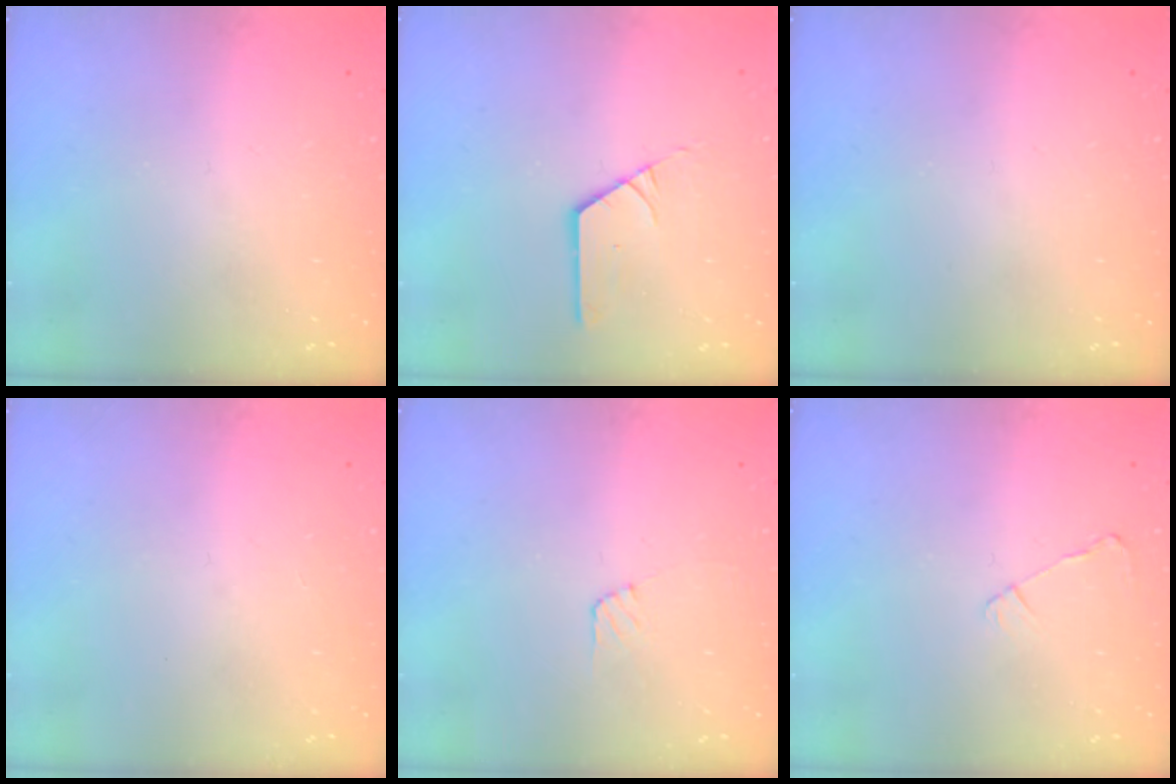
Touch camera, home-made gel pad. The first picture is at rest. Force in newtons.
{"total": 2.7, "press": 2.7, "slide": 0.1}
{"total": 0.0}
{"total": 1.5, "press": 1.4, "slide": 0.2}
{"total": 5.5, "press": 5.5, "slide": 0.4}
{"total": 2.6, "press": 2.6, "slide": 0.5}